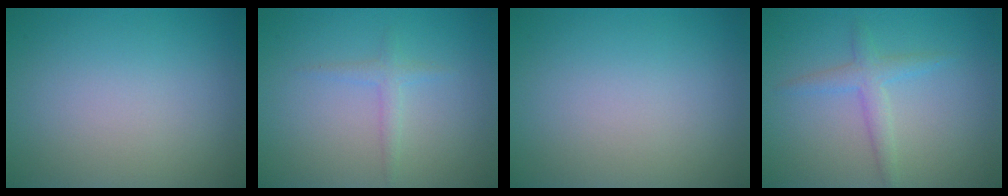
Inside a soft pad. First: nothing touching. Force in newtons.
{"total": 1.3, "press": 1.3, "slide": 0.0}
{"total": 0.0}
{"total": 2.2, "press": 2.2, "slide": 0.1}